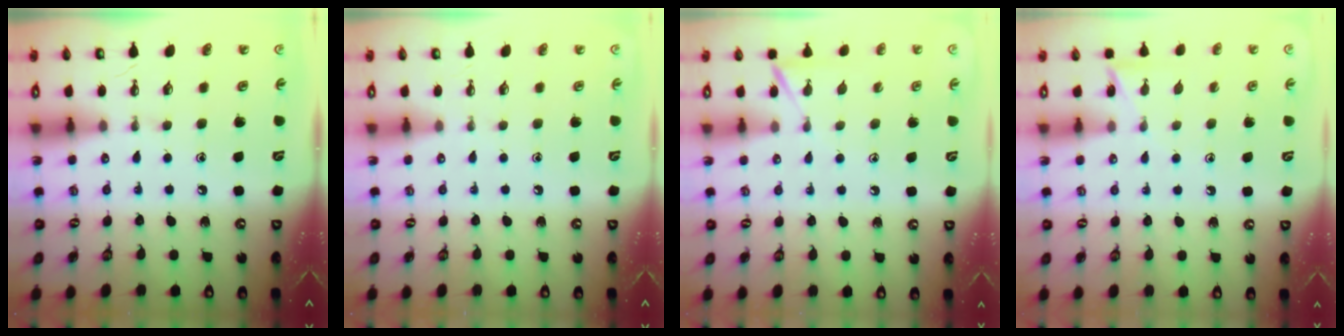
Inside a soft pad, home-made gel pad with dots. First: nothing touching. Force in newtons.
{"total": 0.0}
{"total": 5.3, "press": 5.2, "slide": 0.6}
{"total": 6.8, "press": 6.7, "slide": 0.6}